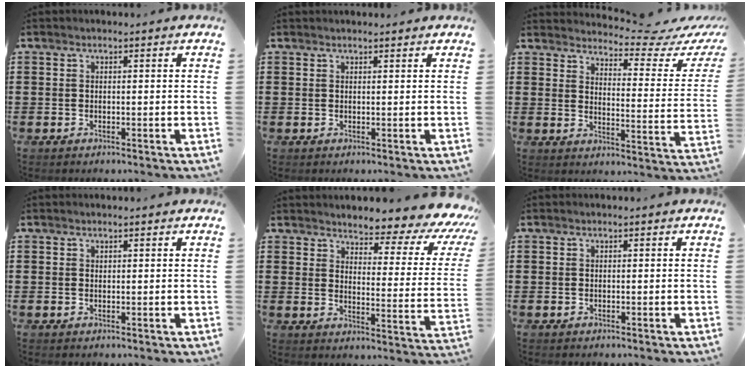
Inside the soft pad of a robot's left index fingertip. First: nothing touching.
{"total": 0.7, "force": [0.7, 0.0, 0.2], "torque": [-0.006, -0.001, 0.013]}
{"total": 5.7, "force": [5.2, 0.4, 2.2], "torque": [-0.038, -0.046, 0.080]}
{"total": 0.6, "force": [0.5, 0.3, 0.1], "torque": [-0.004, 0.001, 0.010]}
{"total": 4.5, "force": [3.9, 0.8, 2.1], "torque": [-0.041, -0.040, 0.056]}
{"total": 0.0}